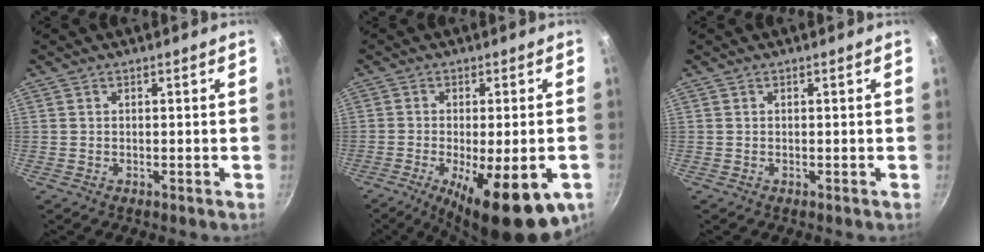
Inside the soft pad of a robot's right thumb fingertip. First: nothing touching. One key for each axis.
{"total": 18.3, "fx": -8.0, "fy": 6.2, "fz": 15.3, "tx": -0.189, "ty": -0.011, "tz": -0.102}
{"total": 0.0}